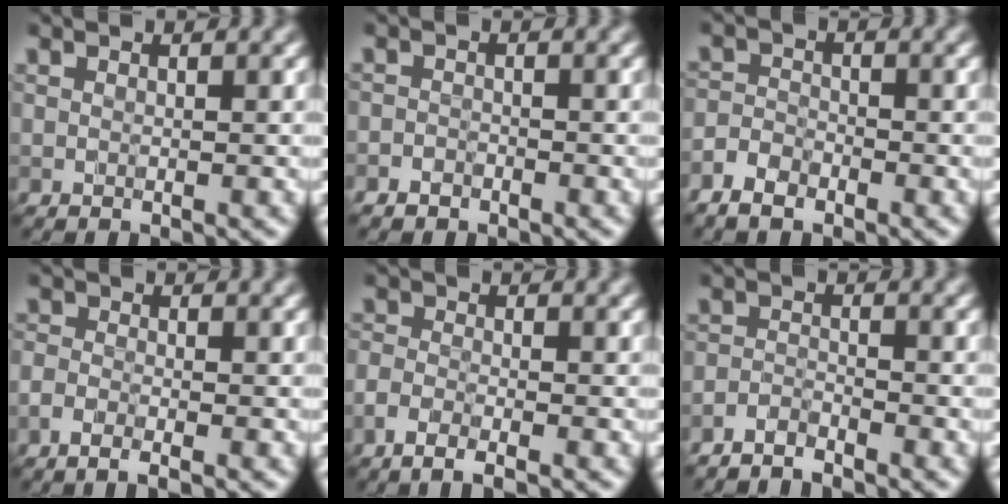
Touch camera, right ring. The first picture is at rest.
{"total": 0.9, "force": [-0.8, 0.5, -0.1], "torque": [0.008, 0.002, -0.016]}
{"total": 2.5, "force": [-1.9, 1.2, 0.9], "torque": [-0.014, 0.000, -0.047]}
{"total": 1.3, "force": [-1.0, 0.3, 0.8], "torque": [-0.016, 0.000, -0.025]}
{"total": 1.9, "force": [-1.4, 0.5, 1.2], "torque": [-0.024, 0.000, -0.035]}
{"total": 1.7, "force": [-1.7, 0.1, 0.1], "torque": [0.000, 0.002, -0.039]}